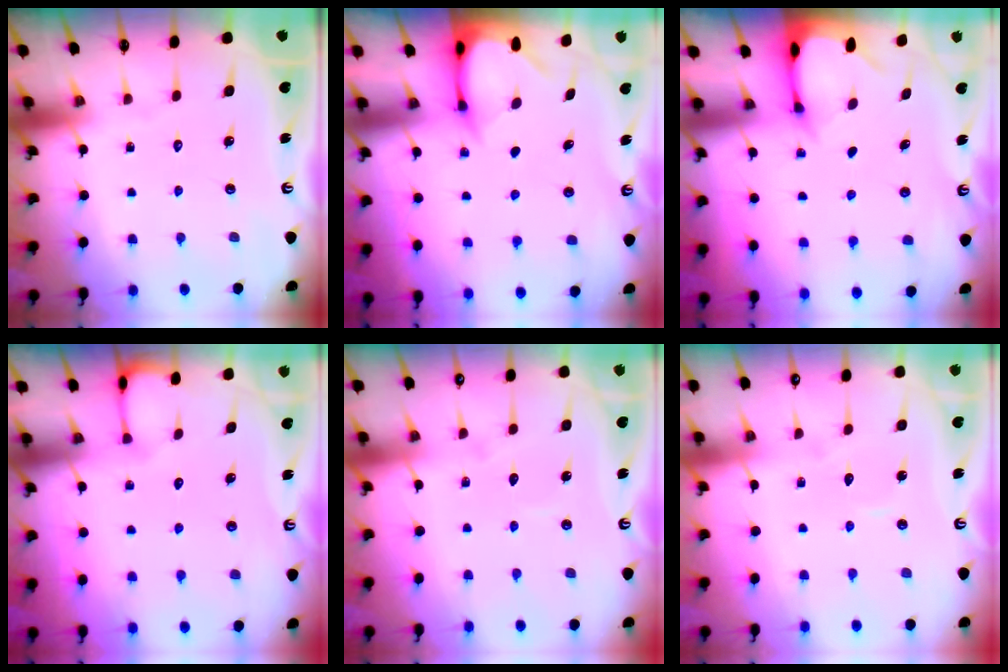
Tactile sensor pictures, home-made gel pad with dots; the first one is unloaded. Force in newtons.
{"total": 3.3, "press": 3.2, "slide": 0.3}
{"total": 2.0, "press": 2.0, "slide": 0.1}
{"total": 2.0, "press": 2.0, "slide": 0.3}
{"total": 5.1, "press": 5.1, "slide": 0.5}
{"total": 4.3, "press": 4.3, "slide": 0.4}